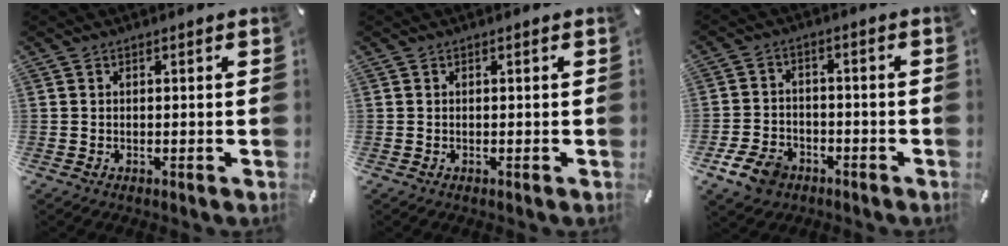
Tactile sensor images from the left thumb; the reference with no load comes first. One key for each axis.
{"total": 0.0}
{"total": 7.6, "fx": -4.1, "fy": 5.3, "fz": 3.5, "tx": -0.067, "ty": 0.020, "tz": -0.079}